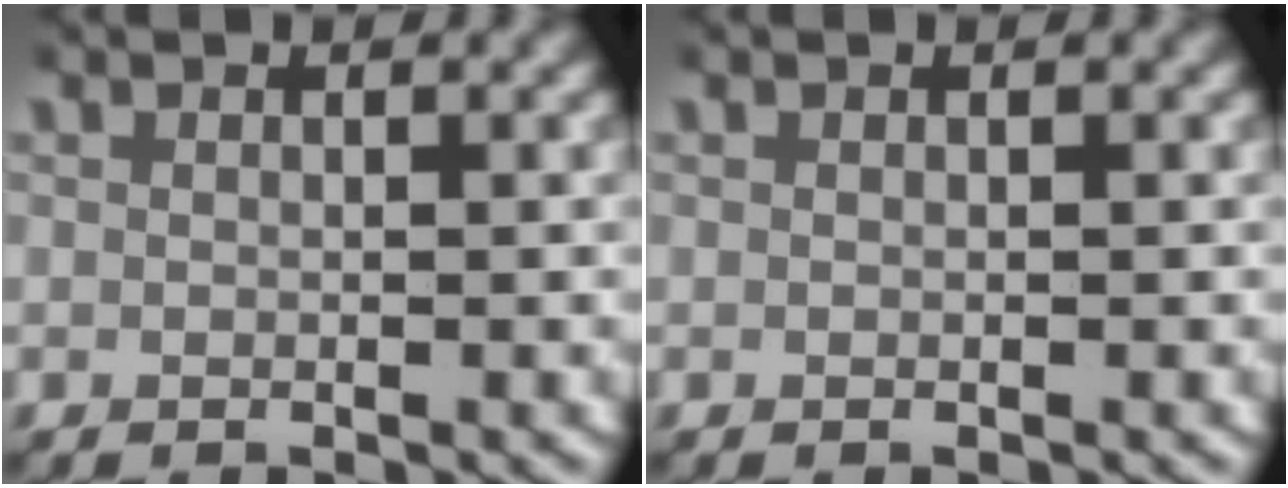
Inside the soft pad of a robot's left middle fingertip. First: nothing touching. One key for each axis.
{"total": 0.0}